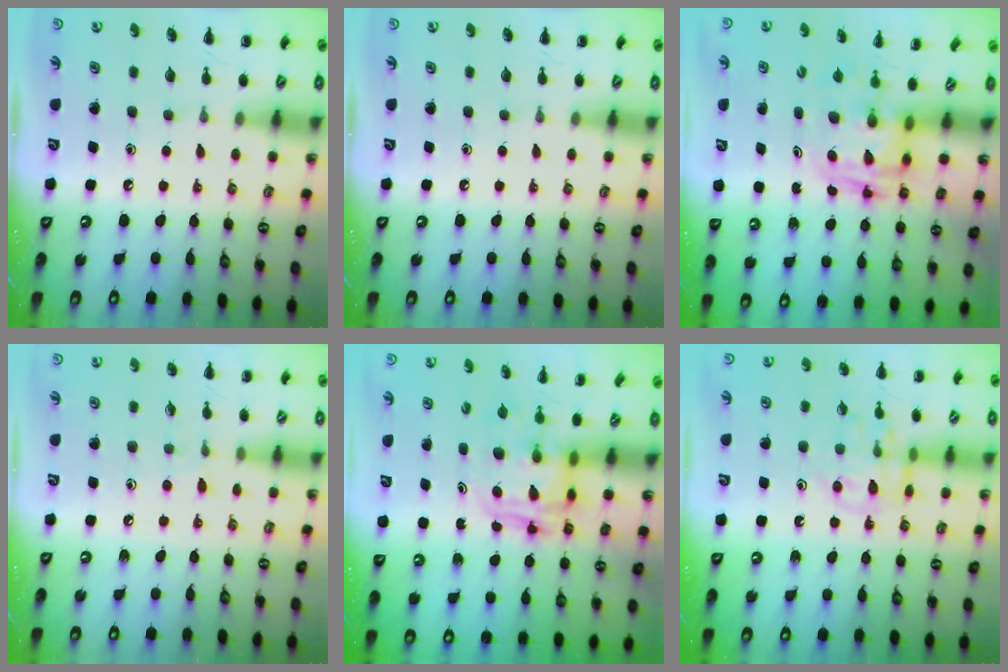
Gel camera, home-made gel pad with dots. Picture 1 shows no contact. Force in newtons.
{"total": 0.0}
{"total": 2.8, "press": 2.8, "slide": 0.5}
{"total": 5.8, "press": 5.3, "slide": 2.4}
{"total": 2.8, "press": 2.8, "slide": 0.2}
{"total": 12.2, "press": 12.1, "slide": 0.9}